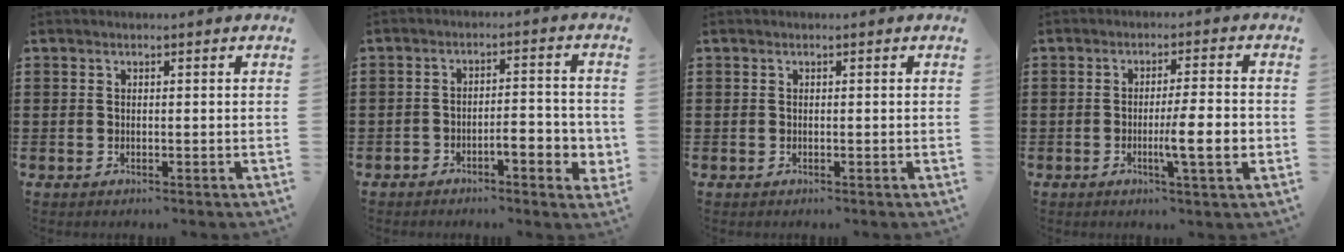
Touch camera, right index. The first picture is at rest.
{"total": 4.5, "force": [-2.4, 1.6, 3.4], "torque": [-0.058, 0.006, -0.045]}
{"total": 0.0}
{"total": 7.7, "force": [-1.8, 0.7, 7.4], "torque": [-0.111, -0.009, -0.031]}